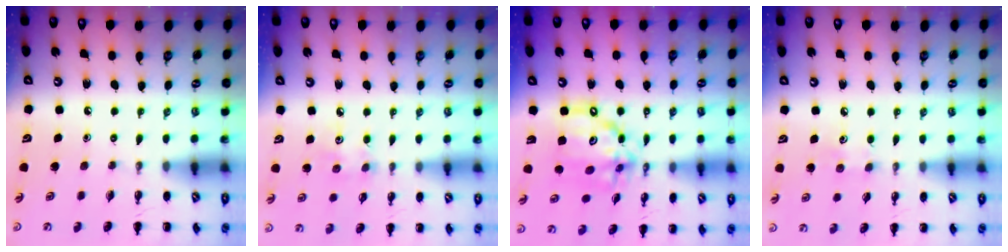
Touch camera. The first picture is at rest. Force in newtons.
{"total": 3.9, "press": 3.8, "slide": 1.0}
{"total": 15.1, "press": 14.5, "slide": 4.2}
{"total": 4.9, "press": 4.7, "slide": 1.3}